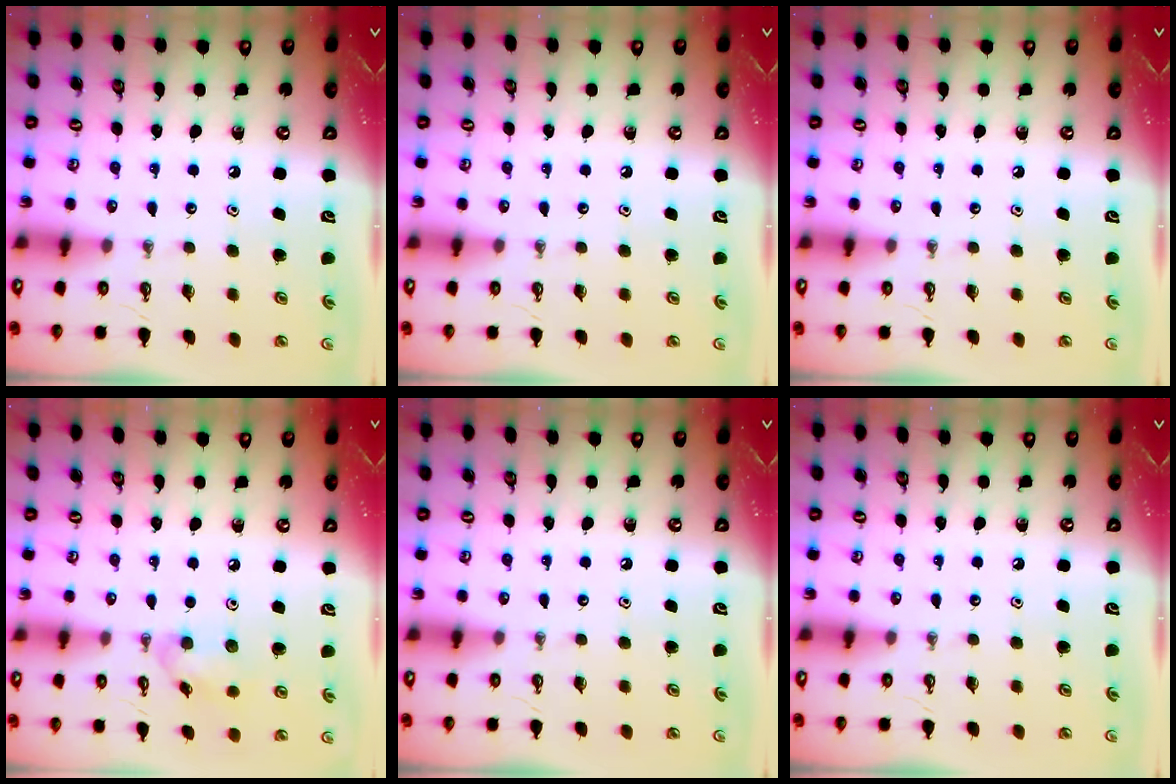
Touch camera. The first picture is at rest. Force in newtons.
{"total": 0.0}
{"total": 0.0}
{"total": 8.3, "press": 8.3, "slide": 0.2}
{"total": 0.0}
{"total": 0.0}